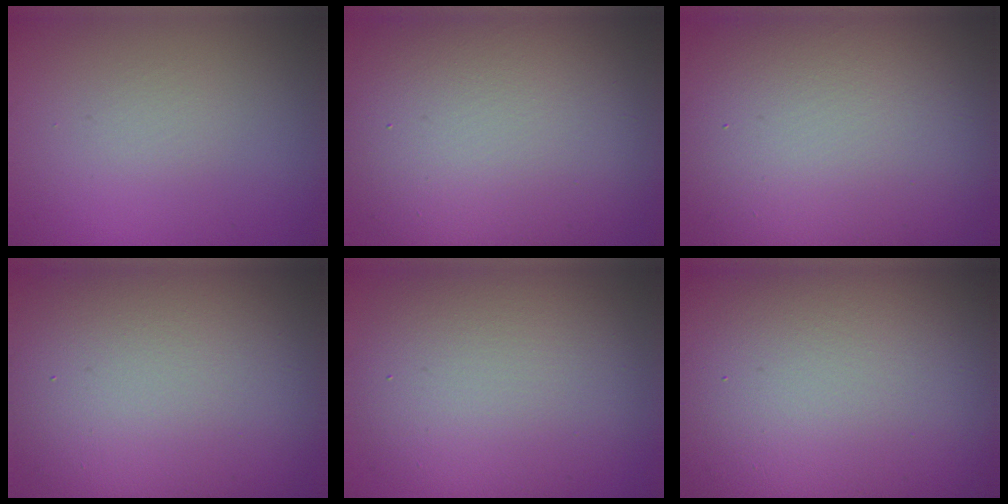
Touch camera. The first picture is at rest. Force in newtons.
{"total": 14.6, "press": 14.6, "slide": 0.7}
{"total": 16.7, "press": 16.7, "slide": 0.9}
{"total": 15.4, "press": 15.4, "slide": 0.8}
{"total": 10.8, "press": 10.8, "slide": 0.3}
{"total": 22.5, "press": 22.5, "slide": 1.3}